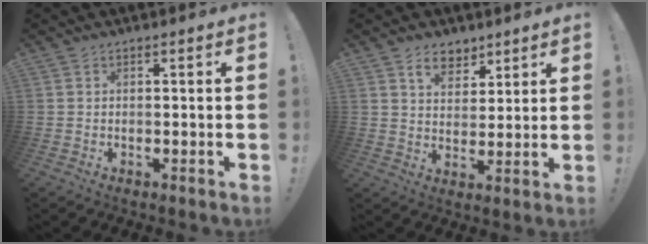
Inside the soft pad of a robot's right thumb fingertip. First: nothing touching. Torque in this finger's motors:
{"motor_torque": [0.11, 1.23, 0.59, 0.22, 0.09]}